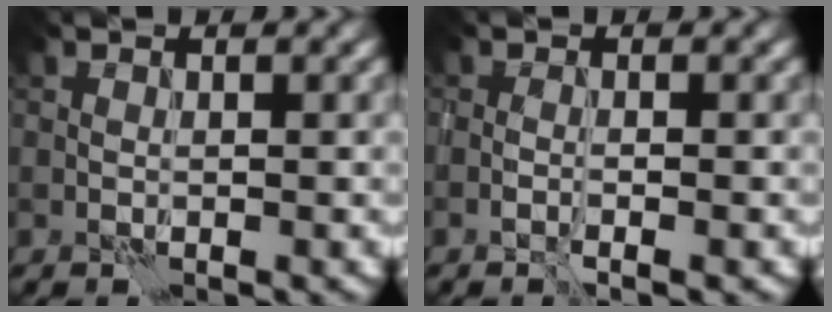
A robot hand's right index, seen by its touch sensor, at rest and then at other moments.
{"total": 1.2, "force": [-0.7, 0.2, 1.0], "torque": [-0.017, 0.000, -0.015]}